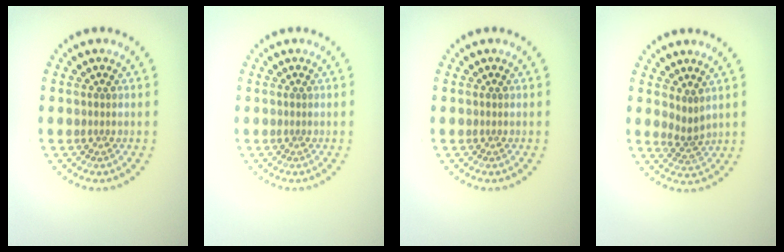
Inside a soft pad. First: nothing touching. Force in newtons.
{"total": 0.0}
{"total": 0.0}
{"total": 1.9, "press": 1.2, "slide": 1.4}